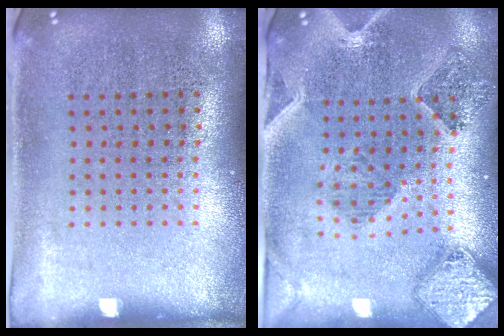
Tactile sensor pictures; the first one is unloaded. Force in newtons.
{"total": 1.5, "press": 1.4, "slide": 0.4}